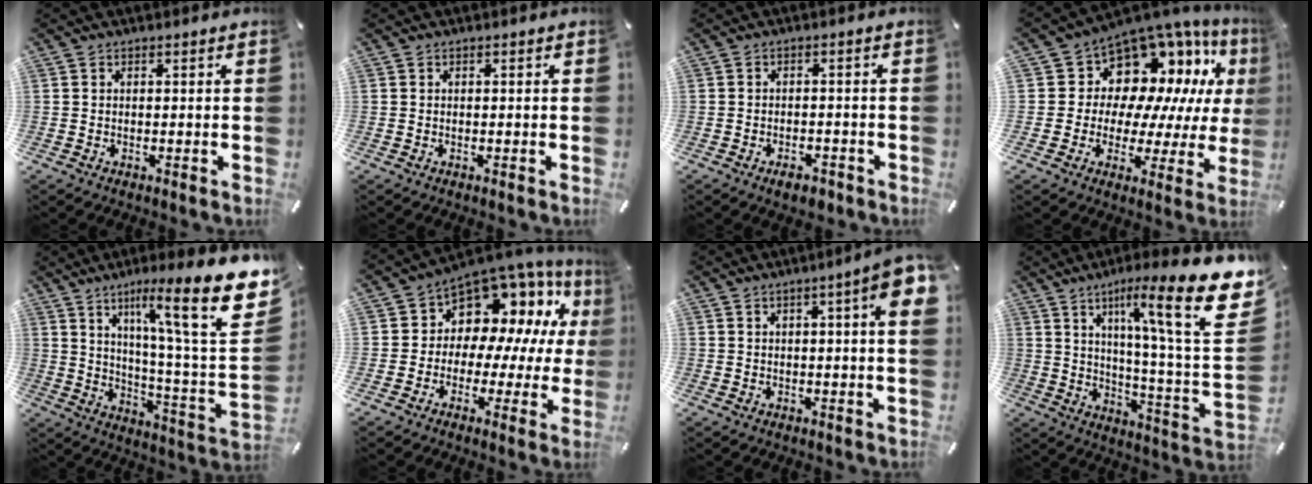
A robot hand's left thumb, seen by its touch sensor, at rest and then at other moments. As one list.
[{"total": 0.0}, {"total": 3.2, "force": [-2.3, 1.4, 1.8], "torque": [-0.026, 0.013, -0.041]}, {"total": 12.2, "force": [8.0, 8.6, 3.4], "torque": [-0.054, -0.092, 0.143]}, {"total": 22.4, "force": [11.1, 4.1, 19.0], "torque": [-0.283, -0.076, 0.162]}, {"total": 10.8, "force": [6.0, 8.1, 3.9], "torque": [-0.066, -0.066, 0.111]}, {"total": 7.6, "force": [2.8, 0.8, 7.0], "torque": [-0.108, -0.006, 0.042]}, {"total": 24.0, "force": [11.3, 4.7, 20.7], "torque": [-0.314, -0.070, 0.166]}]